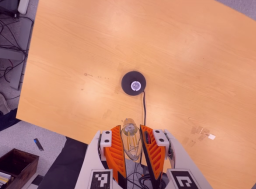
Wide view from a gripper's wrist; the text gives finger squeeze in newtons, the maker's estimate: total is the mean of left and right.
{"total": 13.2, "left": 13.7, "right": 12.7}